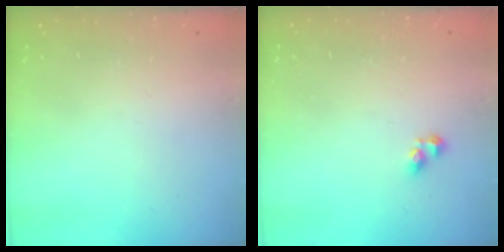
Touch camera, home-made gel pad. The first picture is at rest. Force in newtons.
{"total": 3.6, "press": 3.6, "slide": 0.5}